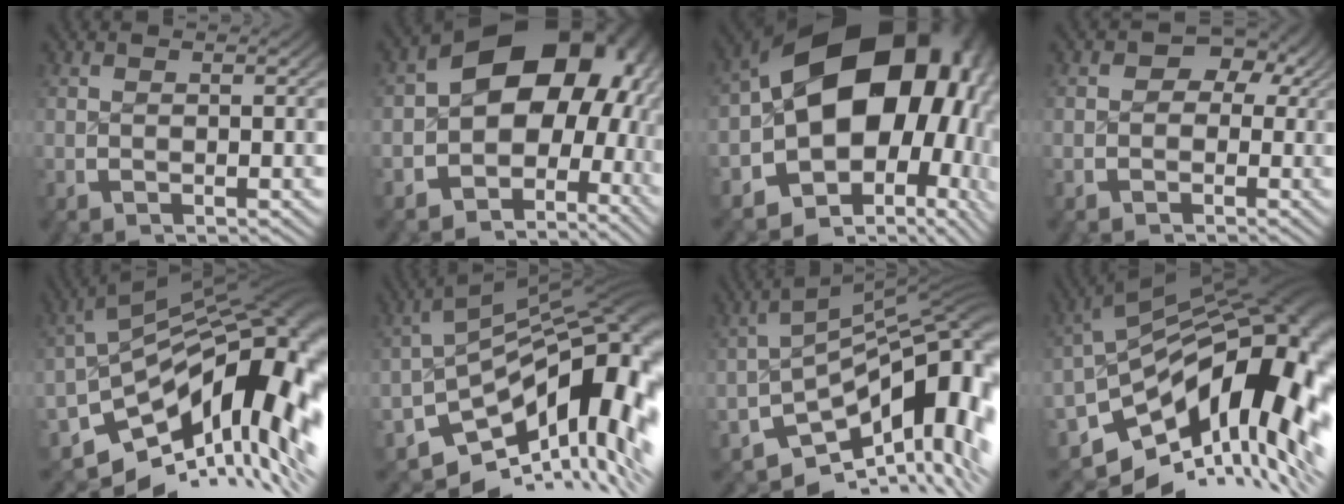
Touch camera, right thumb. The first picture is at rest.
{"total": 13.3, "force": [0.9, 9.9, 8.9], "torque": [-0.134, 0.003, -0.004]}
{"total": 21.8, "force": [0.9, 14.8, 16.0], "torque": [-0.270, -0.023, 0.012]}
{"total": 4.0, "force": [1.3, 3.4, 1.6], "torque": [-0.017, -0.001, 0.012]}
{"total": 19.8, "force": [-3.7, 11.6, 15.6], "torque": [-0.225, -0.018, -0.043]}
{"total": 18.4, "force": [-4.9, 10.6, 14.2], "torque": [-0.206, -0.031, -0.057]}
{"total": 15.5, "force": [-4.1, 8.6, 12.2], "torque": [-0.177, -0.038, -0.040]}
{"total": 22.0, "force": [-3.7, 12.9, 17.4], "torque": [-0.246, -0.019, -0.043]}